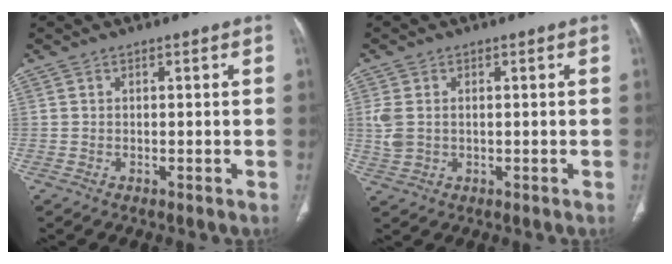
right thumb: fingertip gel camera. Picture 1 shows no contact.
{"total": 4.4, "force": [0.4, 3.0, 3.2], "torque": [-0.088, 0.006, 0.014]}